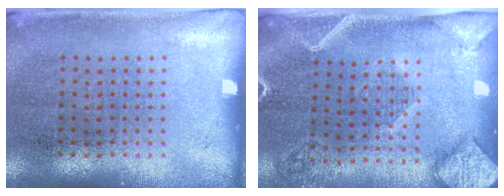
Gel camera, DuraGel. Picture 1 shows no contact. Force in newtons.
{"total": 2.6, "press": 2.1, "slide": 1.5}